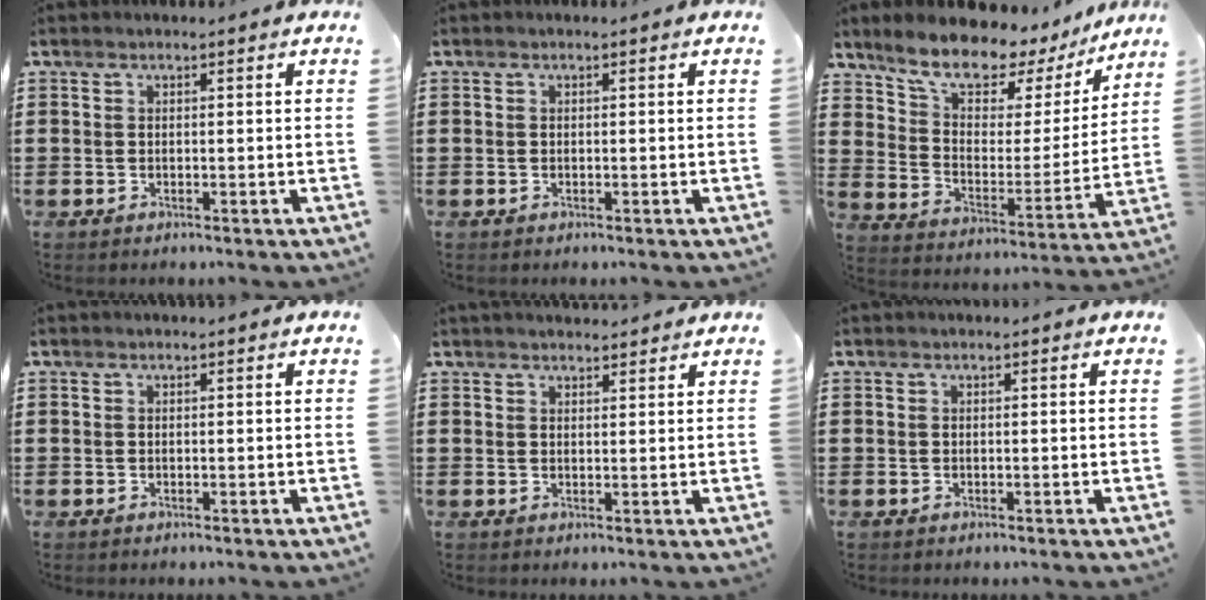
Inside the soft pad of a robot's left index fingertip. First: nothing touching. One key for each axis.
{"total": 0.0}
{"total": 9.1, "fx": 8.0, "fy": 2.9, "fz": 2.9, "tx": -0.080, "ty": -0.063, "tz": 0.137}
{"total": 0.0}
{"total": 1.7, "fx": 1.6, "fy": 0.3, "fz": 0.1, "tx": -0.005, "ty": 0.002, "tz": 0.032}
{"total": 0.0}